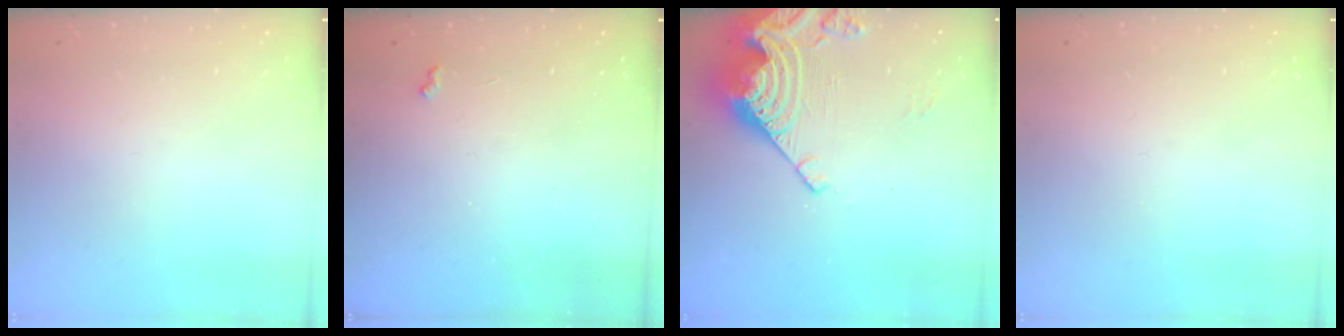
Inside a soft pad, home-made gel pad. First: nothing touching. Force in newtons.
{"total": 3.0, "press": 3.0, "slide": 0.5}
{"total": 15.1, "press": 15.0, "slide": 1.5}
{"total": 0.0}